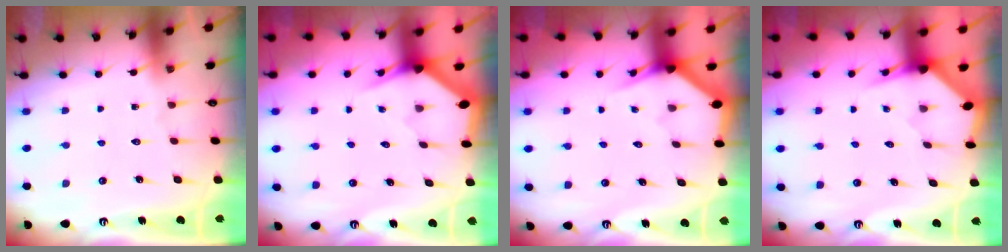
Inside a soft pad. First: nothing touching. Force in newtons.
{"total": 3.0, "press": 3.0, "slide": 0.1}
{"total": 3.0, "press": 3.0, "slide": 0.1}
{"total": 3.2, "press": 3.2, "slide": 0.1}